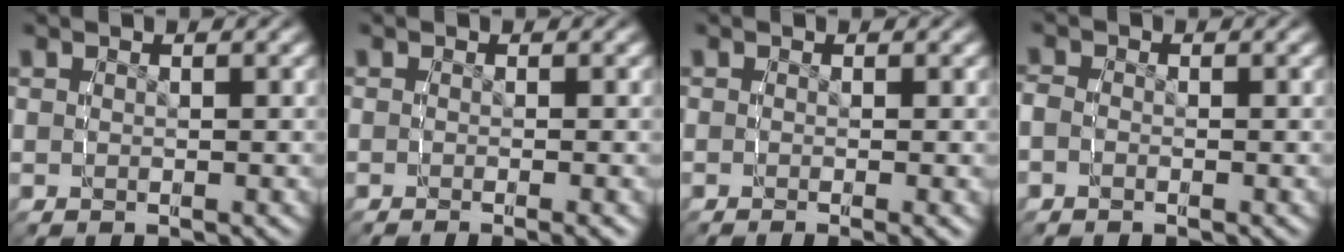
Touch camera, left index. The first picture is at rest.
{"total": 2.0, "force": [-1.4, 0.2, 1.4], "torque": [-0.014, 0.000, -0.022]}
{"total": 1.8, "force": [-1.1, 0.2, 1.4], "torque": [-0.014, -0.002, -0.017]}
{"total": 1.4, "force": [-0.6, 1.1, 0.6], "torque": [-0.021, -0.004, -0.013]}